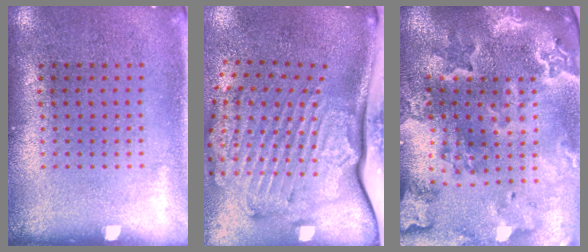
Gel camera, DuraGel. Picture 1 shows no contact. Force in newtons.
{"total": 3.4, "press": 2.4, "slide": 2.4}
{"total": 4.1, "press": 3.5, "slide": 2.2}